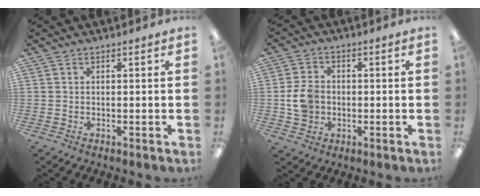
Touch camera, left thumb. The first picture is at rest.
{"total": 6.9, "force": [-0.7, 5.8, 3.8], "torque": [-0.075, 0.010, -0.011]}